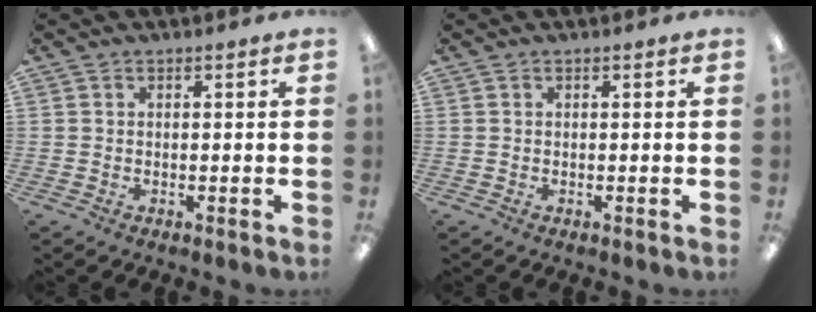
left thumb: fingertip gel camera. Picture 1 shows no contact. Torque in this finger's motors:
{"motor_torque": [0.00, 0.00, -0.02, -0.03, 0.00]}